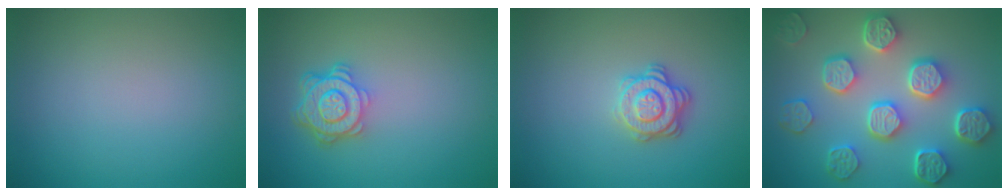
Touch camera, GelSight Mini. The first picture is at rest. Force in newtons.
{"total": 4.6, "press": 3.5, "slide": 2.9}
{"total": 2.9, "press": 2.8, "slide": 0.9}
{"total": 8.4, "press": 6.5, "slide": 5.3}